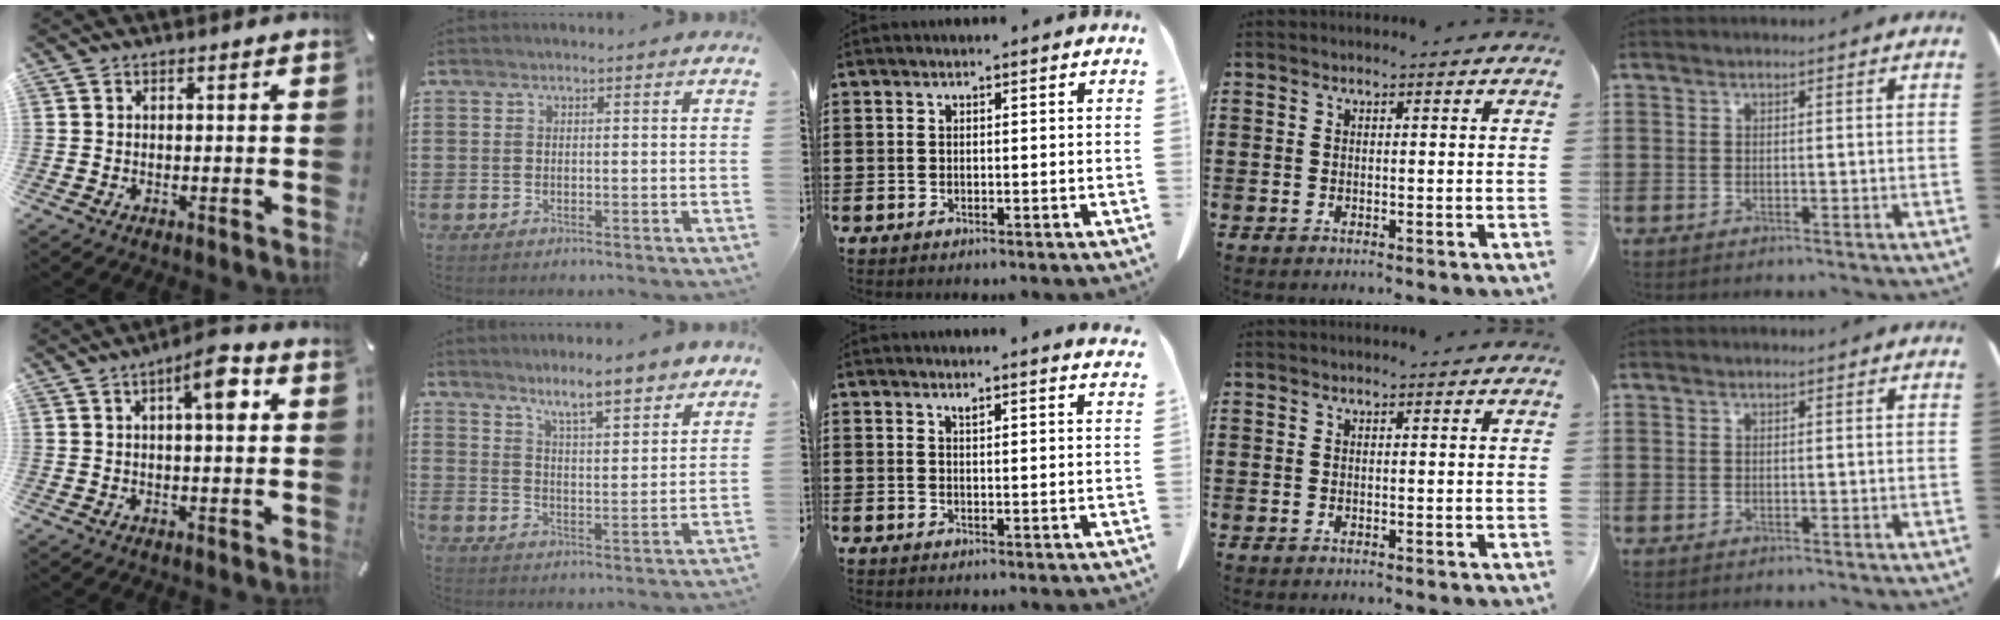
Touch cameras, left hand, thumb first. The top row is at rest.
{"thumb": {"total": 7.9, "force": [2.5, 2.4, 7.1], "torque": [-0.101, -0.005, 0.031]}, "index": {"total": 6.9, "force": [6.1, 0.5, 3.1], "torque": [-0.073, -0.031, 0.104]}, "middle": {"total": 2.5, "force": [2.5, -0.4, 0.3], "torque": [-0.010, -0.009, 0.046]}}